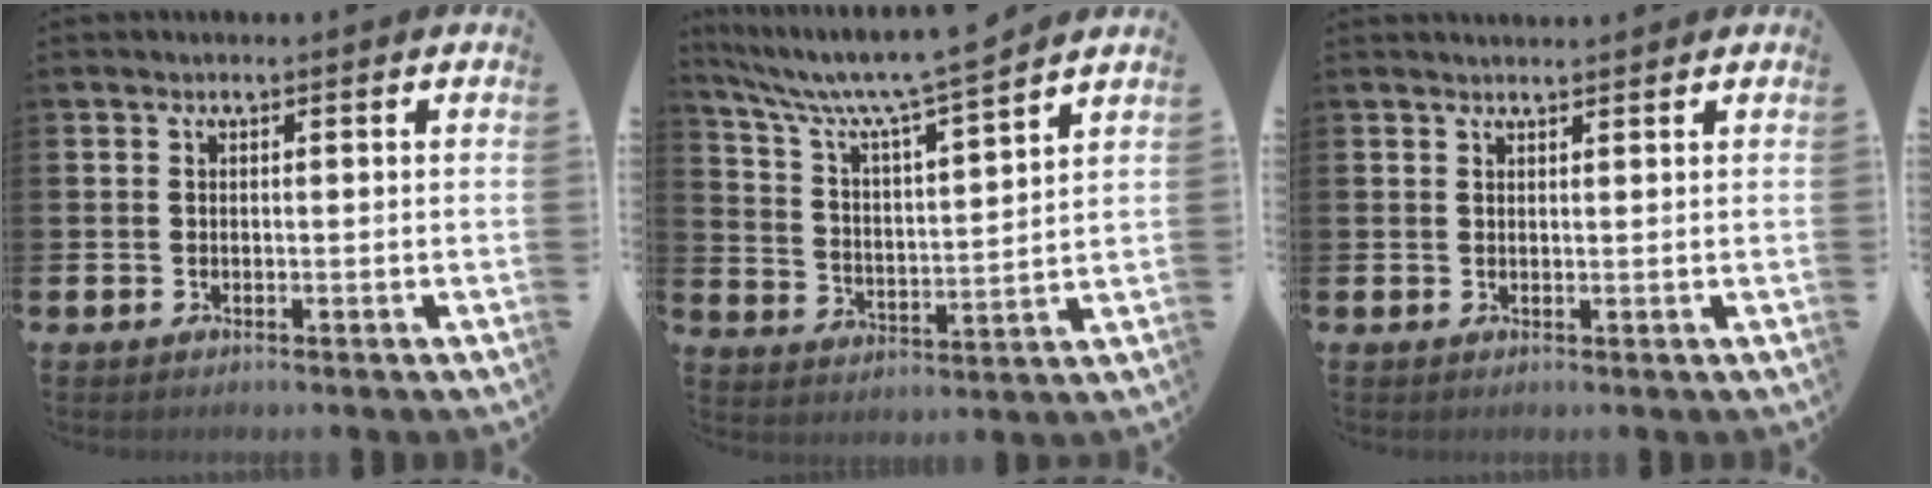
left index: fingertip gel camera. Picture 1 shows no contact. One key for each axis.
{"total": 8.9, "fx": 8.1, "fy": 0.1, "fz": 3.7, "tx": -0.097, "ty": -0.059, "tz": 0.134}
{"total": 1.2, "fx": 1.2, "fy": 0.0, "fz": 0.2, "tx": 0.007, "ty": -0.006, "tz": 0.019}